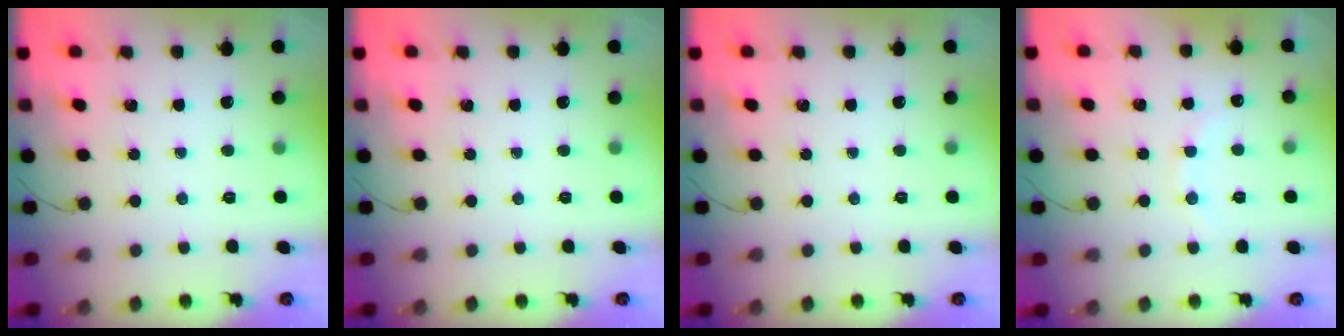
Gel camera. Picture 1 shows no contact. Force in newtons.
{"total": 0.0}
{"total": 0.0}
{"total": 6.2, "press": 6.1, "slide": 1.0}